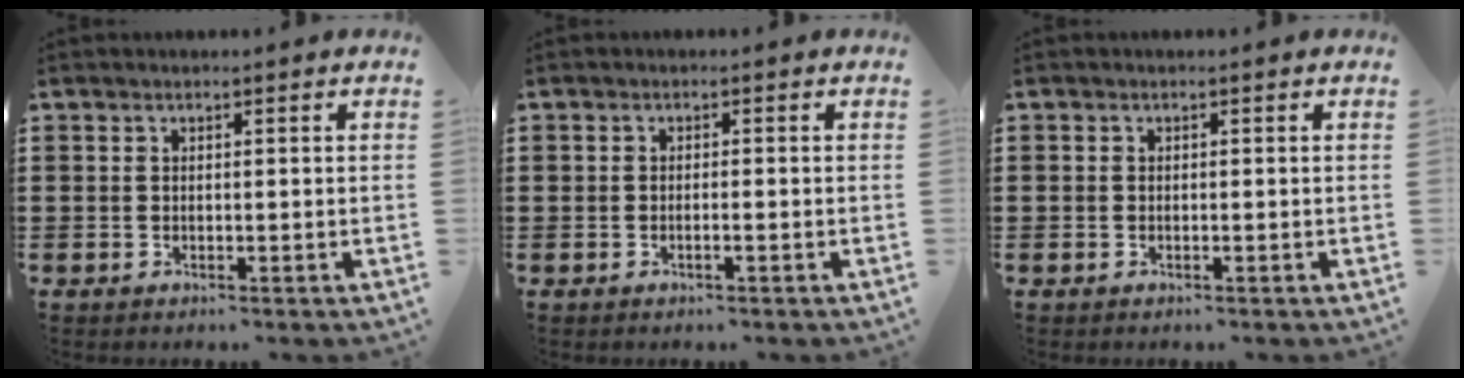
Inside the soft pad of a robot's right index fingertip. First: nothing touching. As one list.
[{"total": 0.8, "force": [-0.5, 0.0, 0.7], "torque": [-0.013, -0.005, -0.007]}, {"total": 0.0}]